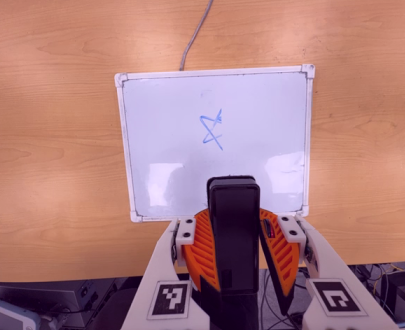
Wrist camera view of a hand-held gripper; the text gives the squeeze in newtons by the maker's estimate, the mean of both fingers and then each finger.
{"total": 9.2, "left": 9.0, "right": 9.5}